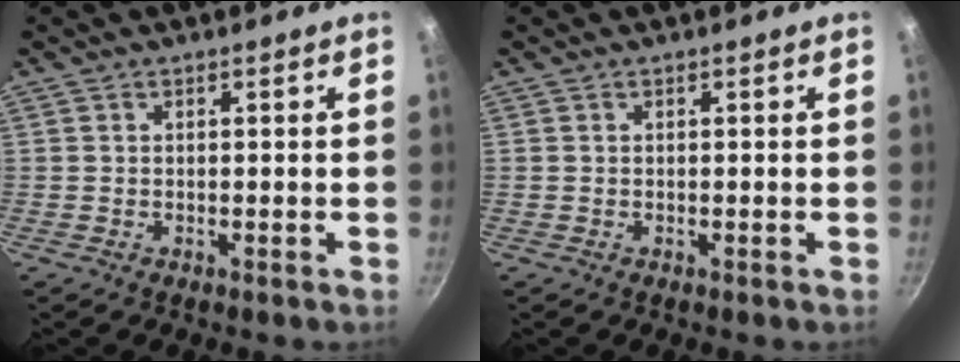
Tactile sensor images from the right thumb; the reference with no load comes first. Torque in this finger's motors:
{"motor_torque": [-0.03, 0.01, 0.00, 0.00, 0.00]}